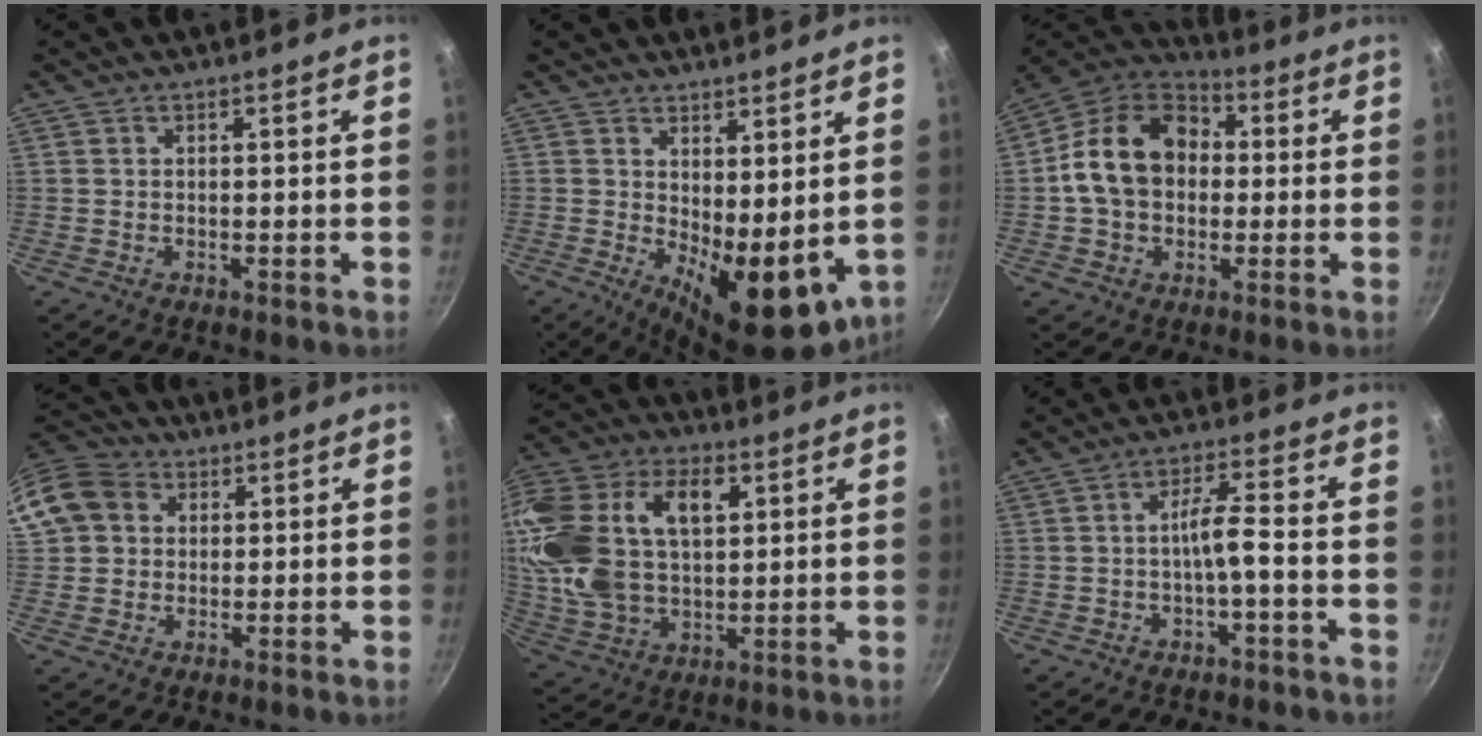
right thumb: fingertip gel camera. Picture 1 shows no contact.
{"total": 11.8, "force": [1.1, 5.1, 10.6], "torque": [-0.129, -0.028, 0.032]}
{"total": 18.6, "force": [2.1, 14.5, 11.5], "torque": [-0.176, 0.035, 0.025]}
{"total": 14.2, "force": [3.6, 12.0, 6.8], "torque": [-0.137, 0.032, 0.055]}
{"total": 26.4, "force": [6.5, 16.8, 19.3], "torque": [-0.395, 0.015, 0.117]}
{"total": 5.0, "force": [-2.1, 0.7, 4.4], "torque": [-0.089, 0.028, -0.035]}